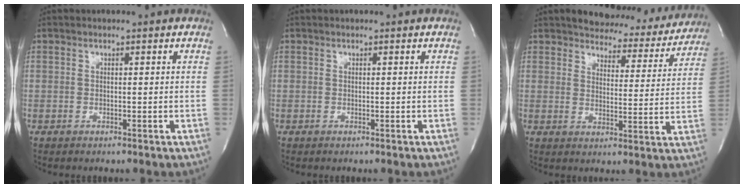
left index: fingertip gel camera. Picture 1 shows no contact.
{"total": 0.0}
{"total": 13.9, "force": [12.9, 4.4, 2.7], "torque": [-0.009, -0.024, 0.146]}